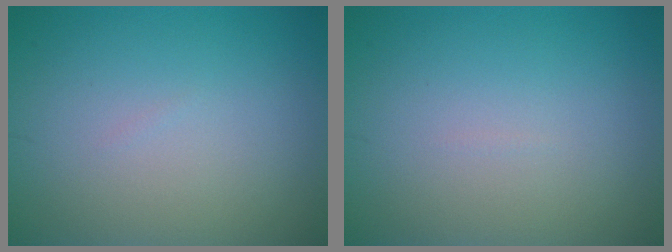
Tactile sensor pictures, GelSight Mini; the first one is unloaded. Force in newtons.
{"total": 0.0}